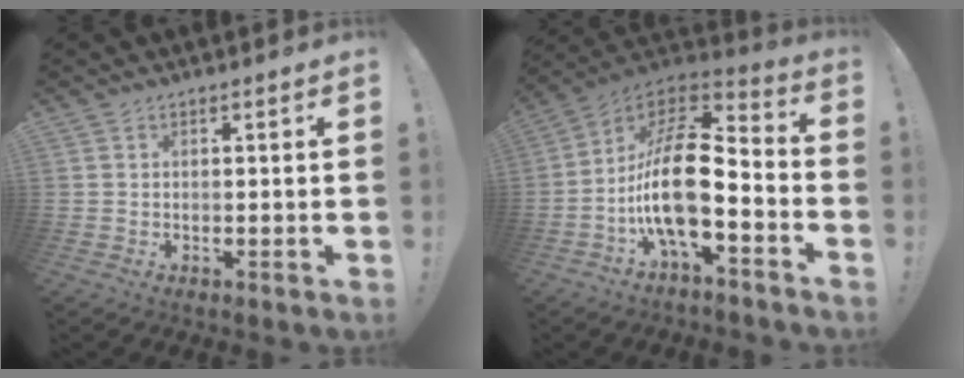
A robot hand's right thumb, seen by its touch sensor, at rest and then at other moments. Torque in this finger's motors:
{"motor_torque": [2.89, 2.11, 0.55, -0.29, 0.36]}